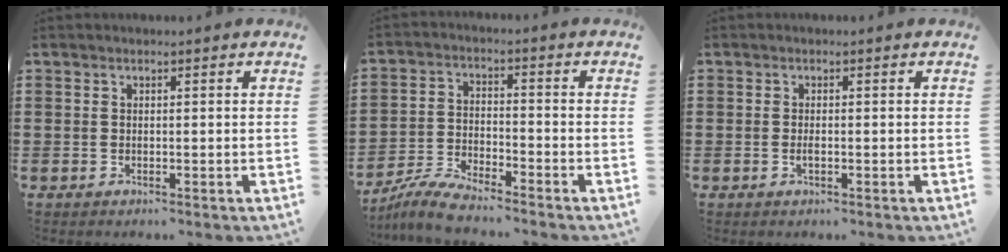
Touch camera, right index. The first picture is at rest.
{"total": 5.9, "force": [-5.6, 0.2, 1.6], "torque": [-0.047, -0.006, -0.113]}
{"total": 1.0, "force": [-0.3, 0.2, 0.9], "torque": [-0.018, -0.004, -0.005]}